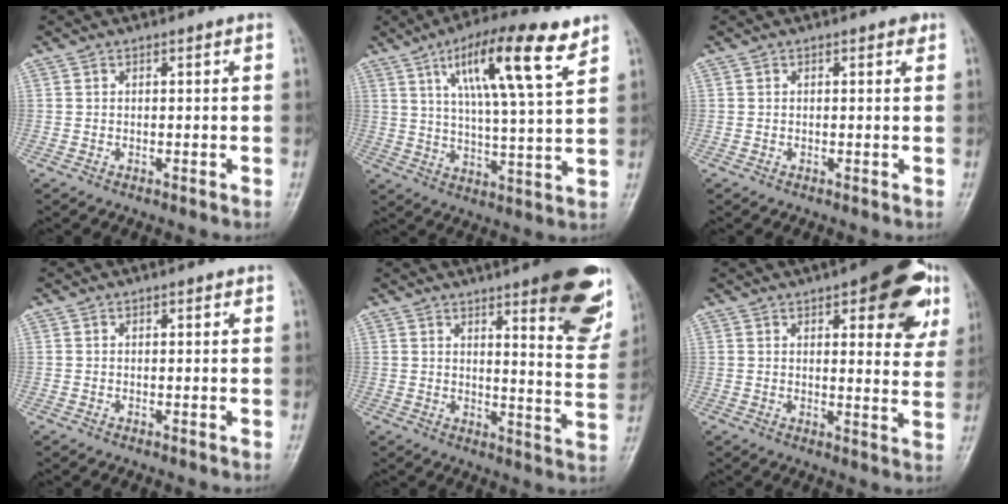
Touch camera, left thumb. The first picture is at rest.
{"total": 16.3, "force": [8.6, 3.2, 13.5], "torque": [-0.213, -0.027, 0.141]}
{"total": 0.8, "force": [0.5, 0.4, 0.5], "torque": [-0.002, -0.001, 0.002]}
{"total": 0.8, "force": [0.5, 0.4, 0.5], "torque": [-0.005, -0.001, 0.005]}
{"total": 18.6, "force": [10.2, 4.5, 14.8], "torque": [-0.150, -0.056, 0.130]}
{"total": 16.6, "force": [8.0, 6.3, 13.1], "torque": [-0.125, -0.022, 0.095]}